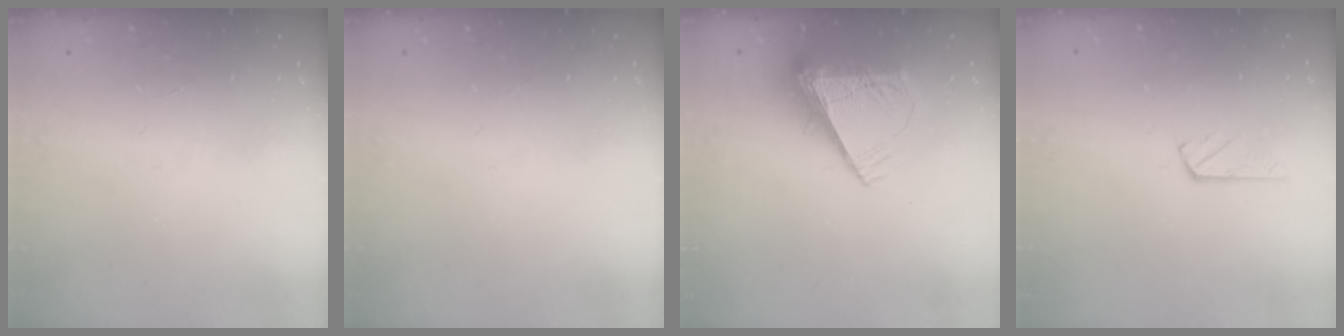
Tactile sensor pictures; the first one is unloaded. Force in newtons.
{"total": 0.0}
{"total": 9.7, "press": 9.6, "slide": 1.4}
{"total": 3.4, "press": 3.4, "slide": 0.4}